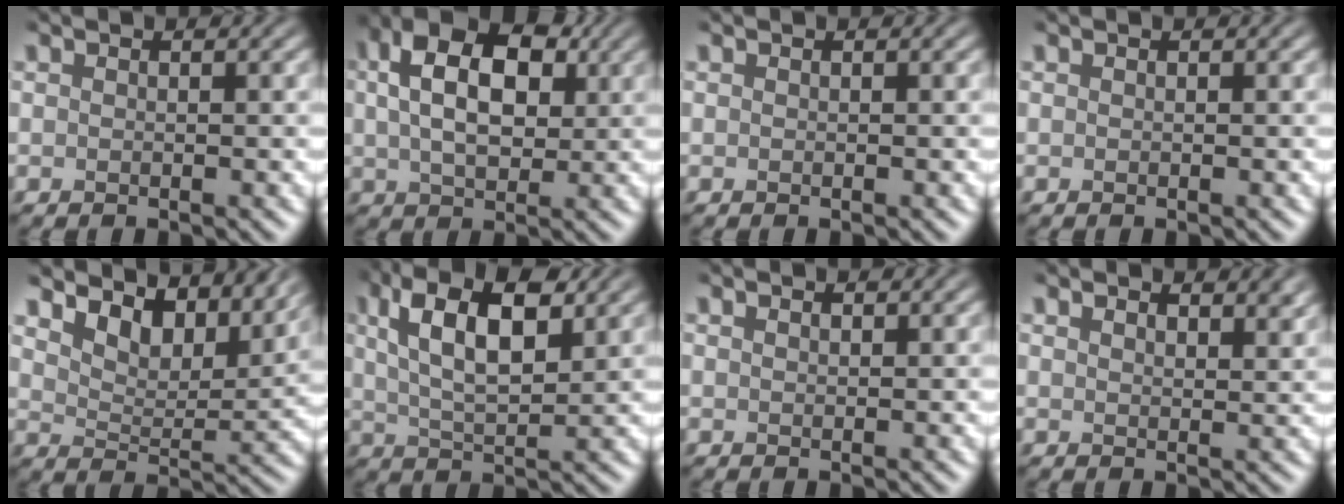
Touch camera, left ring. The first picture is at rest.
{"total": 8.3, "force": [2.2, 4.9, 6.3], "torque": [-0.113, 0.021, 0.031]}
{"total": 0.0}
{"total": 0.0}
{"total": 6.9, "force": [5.8, 2.4, 2.9], "torque": [-0.058, 0.000, 0.086]}
{"total": 8.2, "force": [3.2, 3.5, 6.7], "torque": [-0.123, 0.015, 0.052]}
{"total": 0.6, "force": [0.5, 0.2, 0.3], "torque": [-0.010, 0.003, 0.010]}
{"total": 3.4, "force": [2.6, 1.4, 1.7], "torque": [-0.030, 0.006, 0.038]}